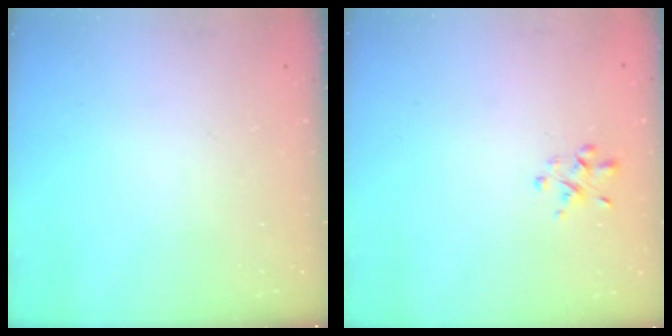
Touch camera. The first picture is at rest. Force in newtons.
{"total": 1.5, "press": 1.5, "slide": 0.3}